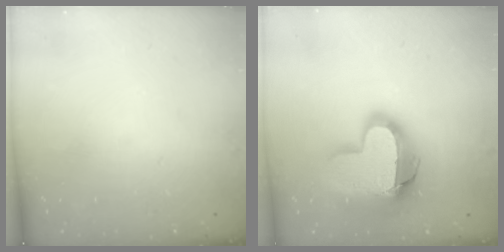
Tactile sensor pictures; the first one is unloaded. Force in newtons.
{"total": 18.9, "press": 18.9, "slide": 1.2}